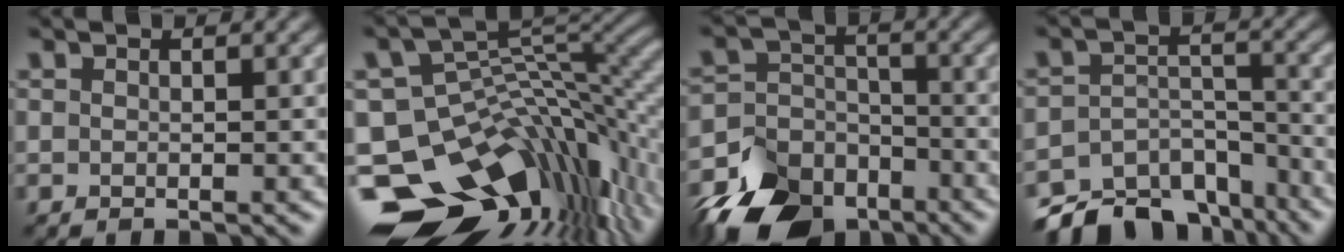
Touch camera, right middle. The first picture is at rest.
{"total": 14.6, "force": [-7.3, 7.9, 9.9], "torque": [-0.163, -0.007, -0.106]}
{"total": 10.5, "force": [-8.1, 5.9, 3.0], "torque": [-0.056, -0.015, -0.143]}
{"total": 9.1, "force": [-7.9, 4.0, 2.0], "torque": [-0.015, -0.003, -0.116]}